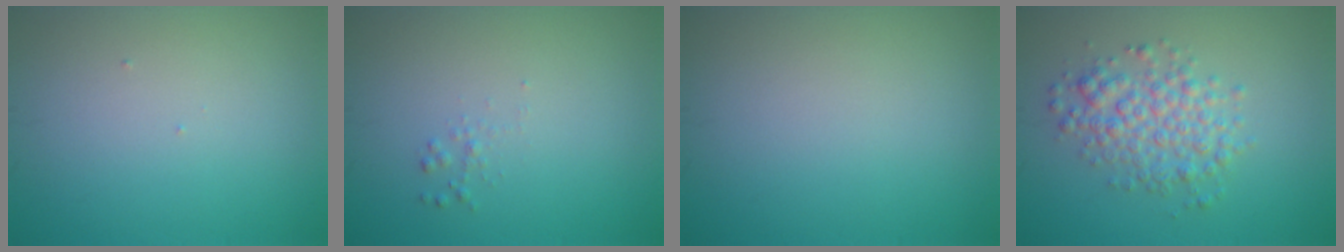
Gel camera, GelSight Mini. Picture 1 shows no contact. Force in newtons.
{"total": 0.6, "press": 0.6, "slide": 0.0}
{"total": 0.0}
{"total": 4.0, "press": 4.0, "slide": 0.1}